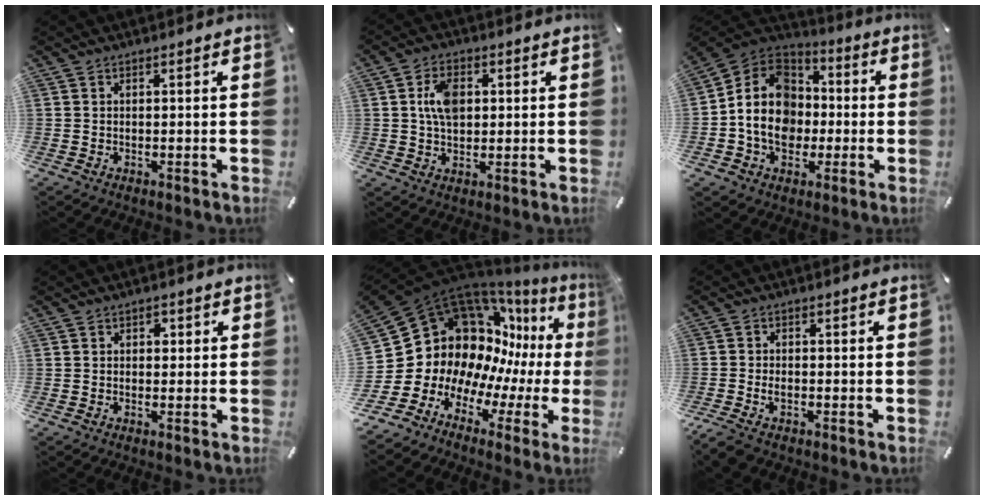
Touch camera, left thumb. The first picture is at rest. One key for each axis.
{"total": 7.4, "fx": 1.5, "fy": 4.9, "fz": 5.3, "tx": -0.102, "ty": 0.005, "tz": 0.023}
{"total": 14.6, "fx": -2.8, "fy": 12.5, "fz": 7.0, "tx": -0.163, "ty": 0.026, "tz": -0.051}
{"total": 1.4, "fx": 0.1, "fy": 1.2, "fz": 0.7, "tx": -0.008, "ty": 0.004, "tz": -0.003}
{"total": 20.1, "fx": 5.0, "fy": 16.7, "fz": 10.0, "tx": -0.192, "ty": -0.108, "tz": 0.138}
{"total": 3.1, "fx": -1.6, "fy": 1.9, "fz": 1.9, "tx": -0.048, "ty": 0.003, "tz": -0.033}